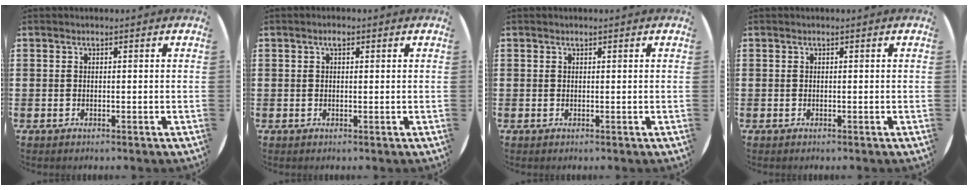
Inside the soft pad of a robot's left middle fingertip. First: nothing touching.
{"total": 0.9, "force": [0.4, 0.4, 0.7], "torque": [-0.015, 0.005, 0.007]}
{"total": 0.0}
{"total": 0.0}